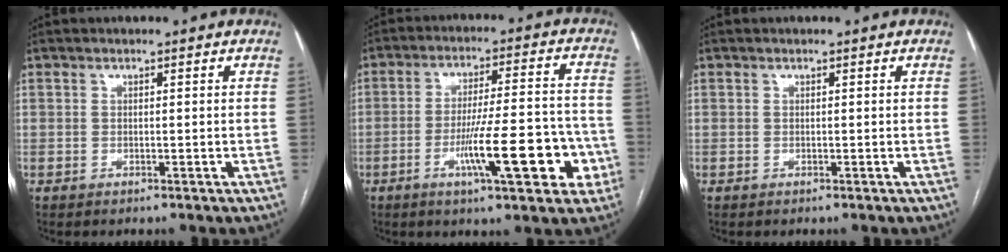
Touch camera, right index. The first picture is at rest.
{"total": 14.1, "force": [-5.0, 2.4, 12.9], "torque": [-0.201, 0.012, -0.071]}
{"total": 0.0}